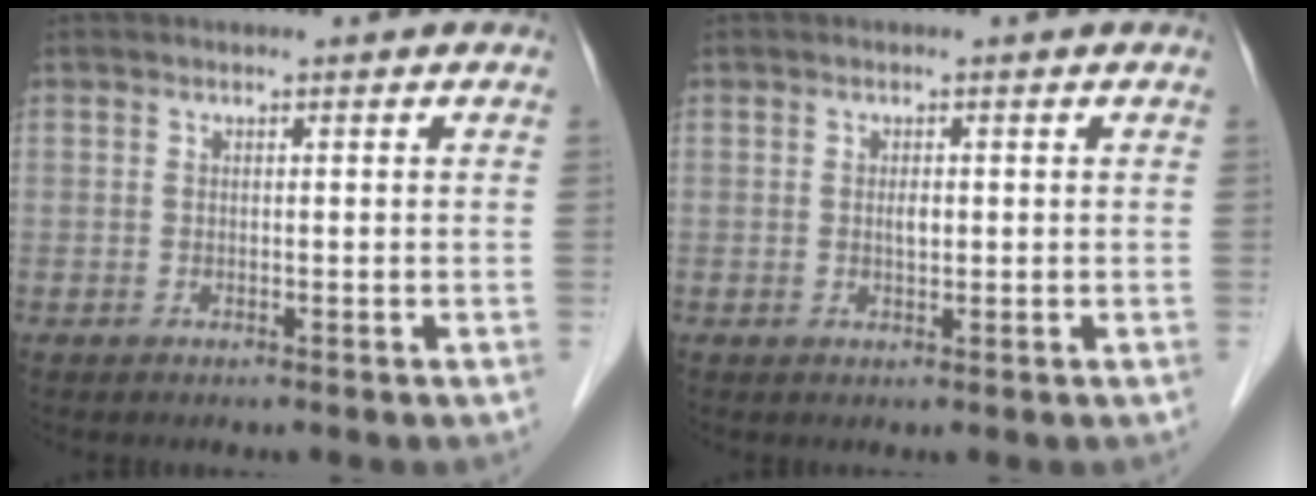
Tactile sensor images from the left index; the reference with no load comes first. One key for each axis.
{"total": 1.4, "fx": -1.1, "fy": 0.4, "fz": 0.9, "tx": -0.016, "ty": -0.006, "tz": -0.017}